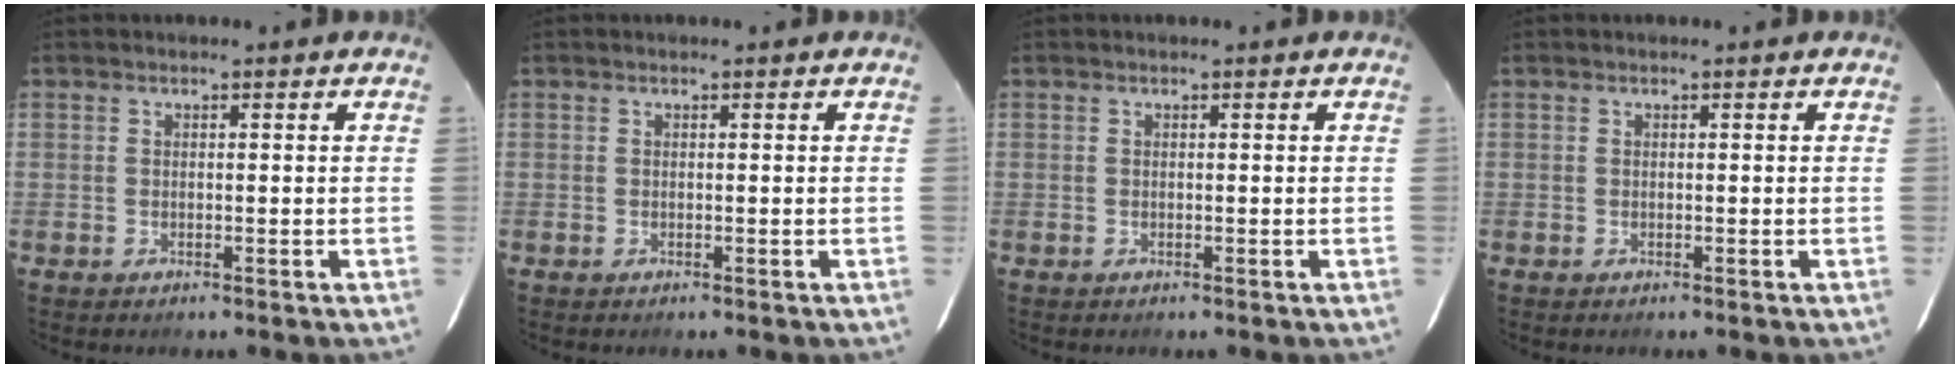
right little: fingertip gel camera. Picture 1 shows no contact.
{"total": 0.0}
{"total": 0.0}
{"total": 0.0}